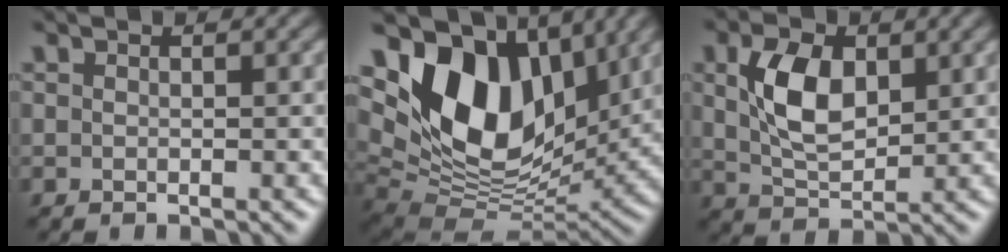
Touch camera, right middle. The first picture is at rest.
{"total": 12.7, "force": [5.5, 7.7, 8.5], "torque": [-0.144, 0.004, 0.095]}
{"total": 5.1, "force": [1.4, 3.0, 3.9], "torque": [-0.085, 0.002, 0.028]}